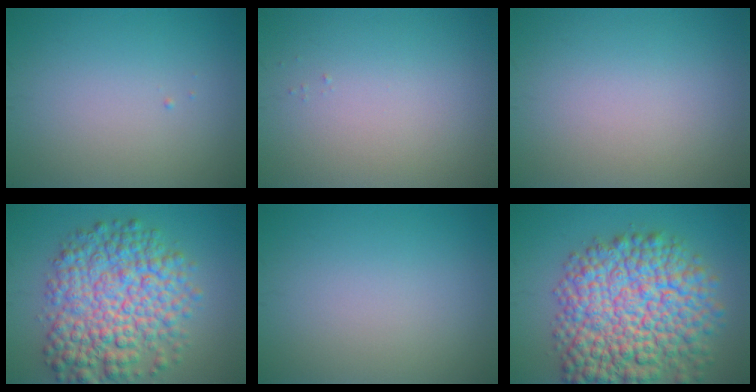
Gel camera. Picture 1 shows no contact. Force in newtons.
{"total": 0.0}
{"total": 0.0}
{"total": 9.6, "press": 9.6, "slide": 0.2}
{"total": 0.0}
{"total": 13.3, "press": 13.3, "slide": 0.5}